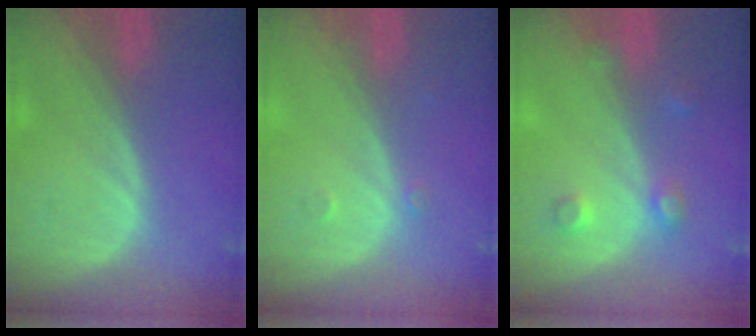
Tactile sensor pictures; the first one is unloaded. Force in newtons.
{"total": 0.8, "press": 0.8, "slide": 0.1}
{"total": 3.5, "press": 3.2, "slide": 1.4}